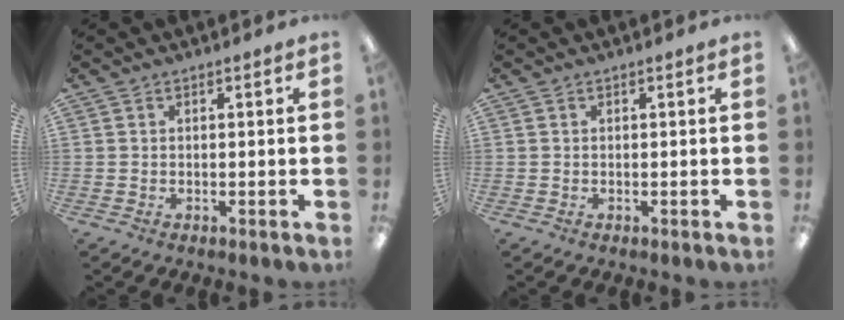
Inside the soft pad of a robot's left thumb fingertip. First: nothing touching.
{"total": 0.0}